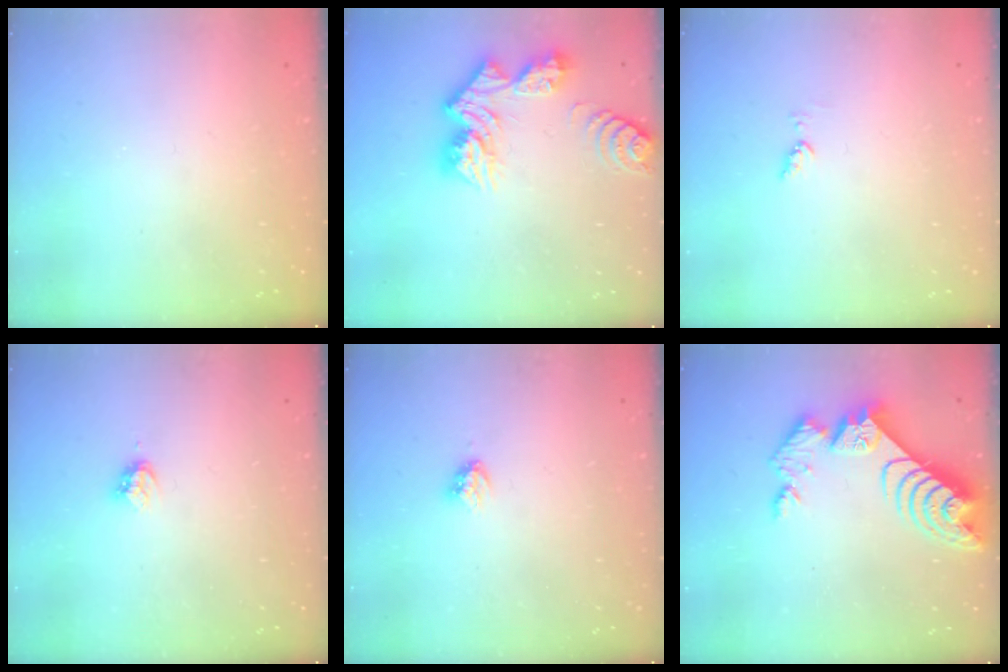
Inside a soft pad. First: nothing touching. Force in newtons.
{"total": 13.0, "press": 12.9, "slide": 1.2}
{"total": 4.3, "press": 4.3, "slide": 0.7}
{"total": 3.6, "press": 3.5, "slide": 0.6}
{"total": 3.1, "press": 3.1, "slide": 0.2}
{"total": 10.6, "press": 10.5, "slide": 0.9}